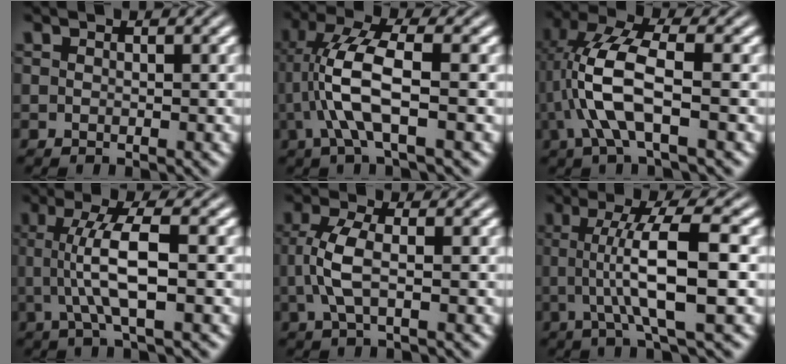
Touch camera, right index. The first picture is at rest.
{"total": 5.4, "force": [0.0, 1.1, 5.3], "torque": [-0.114, -0.008, 0.006]}
{"total": 5.8, "force": [0.1, 1.8, 5.5], "torque": [-0.129, -0.012, 0.008]}
{"total": 5.0, "force": [0.2, 0.0, 5.0], "torque": [-0.095, -0.005, 0.010]}
{"total": 3.0, "force": [-0.1, 0.3, 3.0], "torque": [-0.071, -0.006, 0.006]}
{"total": 6.3, "force": [0.3, -0.1, 6.3], "torque": [-0.107, -0.005, 0.010]}